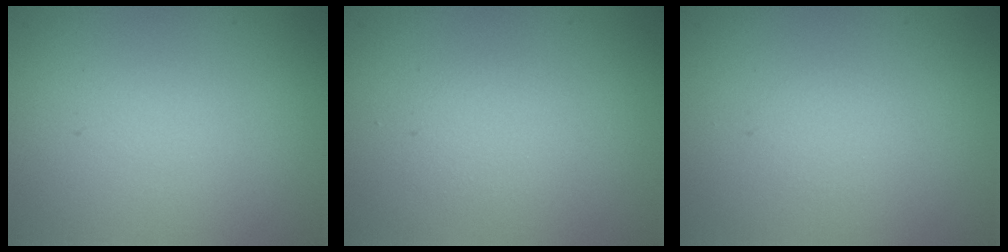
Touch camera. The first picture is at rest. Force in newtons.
{"total": 1.5, "press": 1.4, "slide": 0.1}
{"total": 0.6, "press": 0.6, "slide": 0.0}